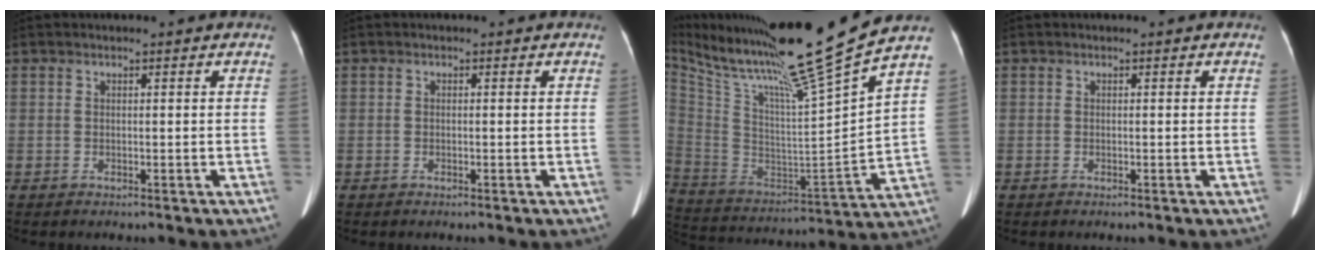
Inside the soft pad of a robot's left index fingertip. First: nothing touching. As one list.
[{"total": 0.0}, {"total": 25.9, "force": [20.5, -1.9, 15.8], "torque": [-0.291, -0.051, 0.346]}, {"total": 0.0}]